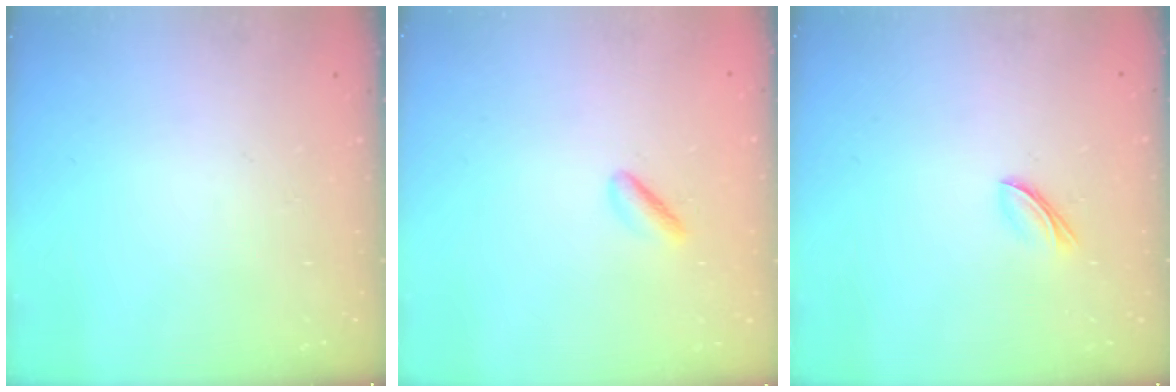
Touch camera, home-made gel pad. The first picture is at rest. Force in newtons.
{"total": 2.4, "press": 2.2, "slide": 1.0}
{"total": 3.8, "press": 3.6, "slide": 1.2}